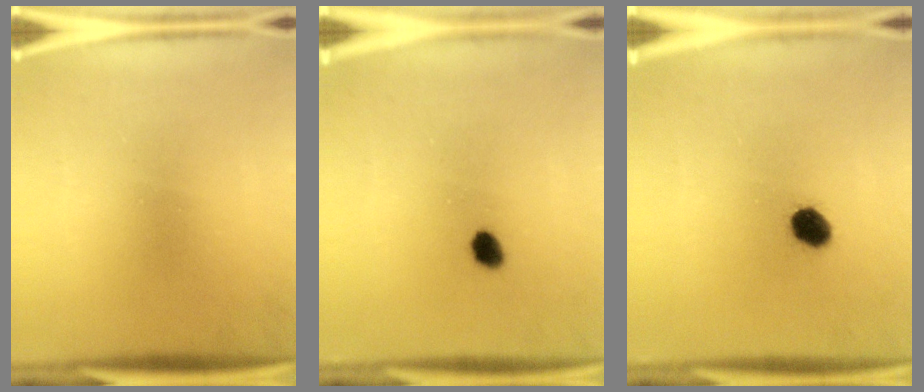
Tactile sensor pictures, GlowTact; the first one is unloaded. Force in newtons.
{"total": 2.5}
{"total": 4.7}